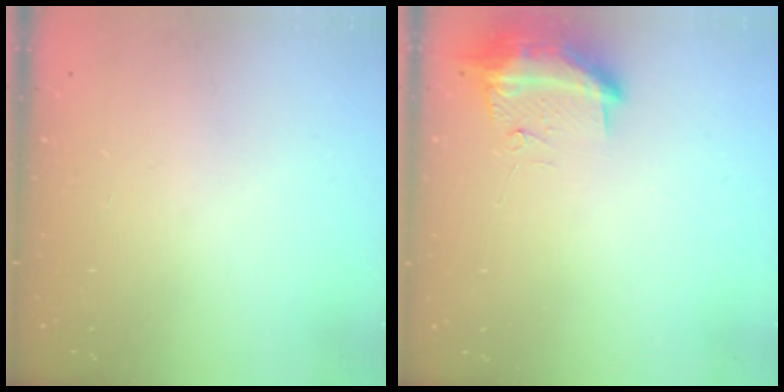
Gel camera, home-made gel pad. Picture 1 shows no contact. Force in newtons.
{"total": 10.0, "press": 9.9, "slide": 1.7}